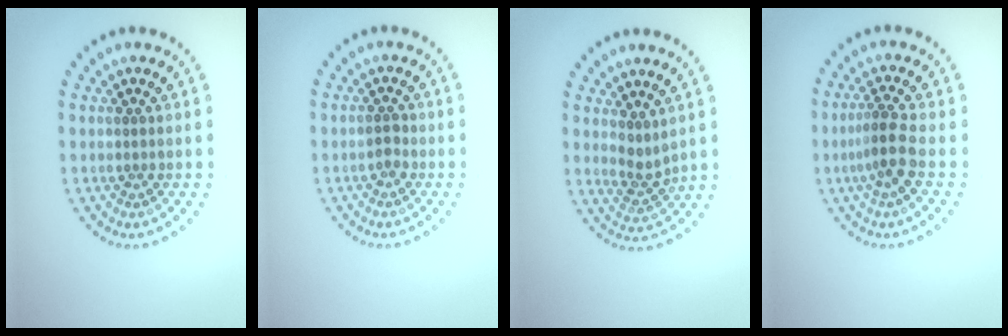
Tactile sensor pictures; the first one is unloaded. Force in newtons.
{"total": 1.1, "press": 1.1, "slide": 0.2}
{"total": 2.0, "press": 1.5, "slide": 1.3}
{"total": 2.8, "press": 2.2, "slide": 1.8}